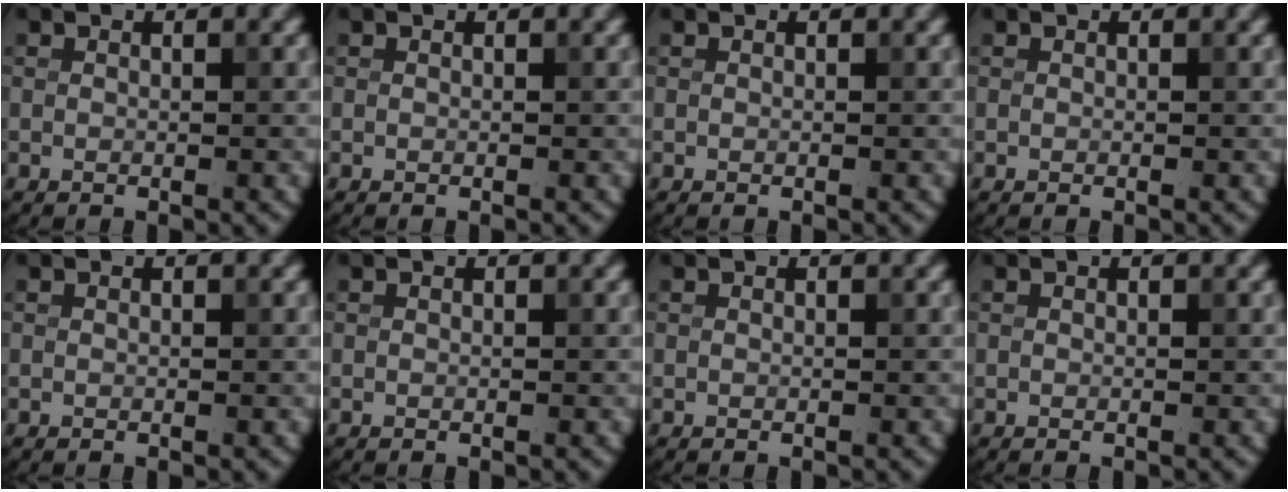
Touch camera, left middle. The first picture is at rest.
{"total": 0.0}
{"total": 0.0}
{"total": 0.0}
{"total": 0.0}
{"total": 0.0}
{"total": 0.0}
{"total": 0.0}